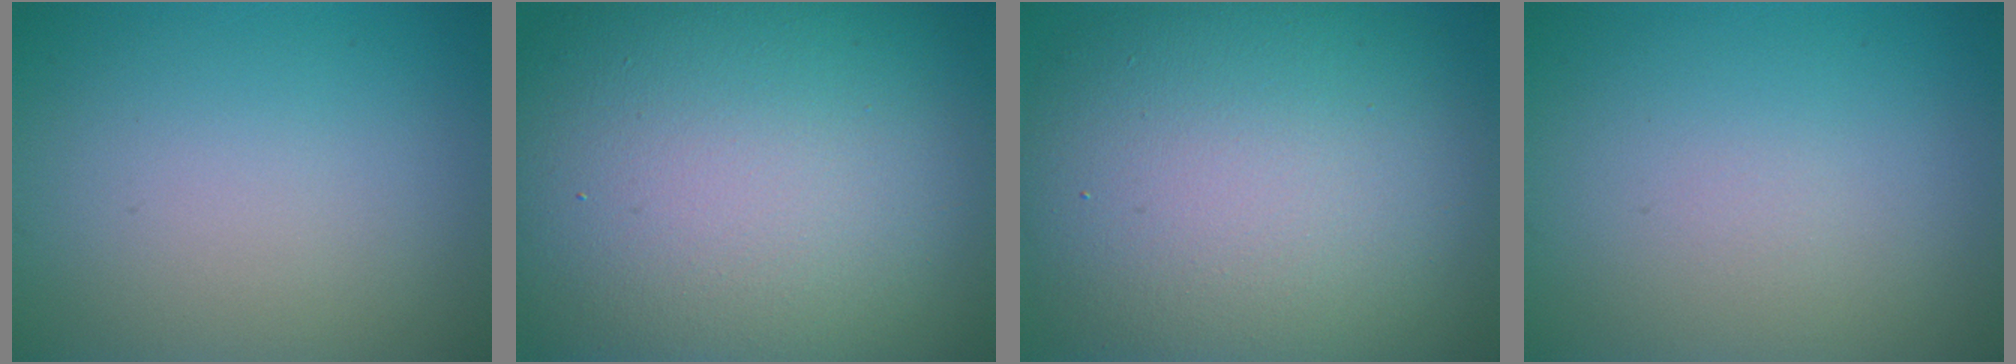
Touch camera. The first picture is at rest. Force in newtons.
{"total": 20.1, "press": 20.1, "slide": 1.2}
{"total": 14.1, "press": 14.1, "slide": 1.4}
{"total": 0.0}